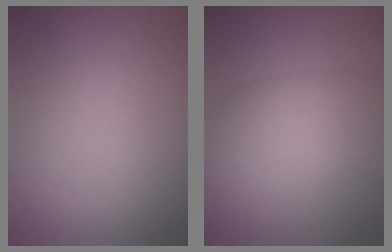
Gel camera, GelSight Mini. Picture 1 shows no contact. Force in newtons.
{"total": 6.1, "press": 6.1, "slide": 0.1}